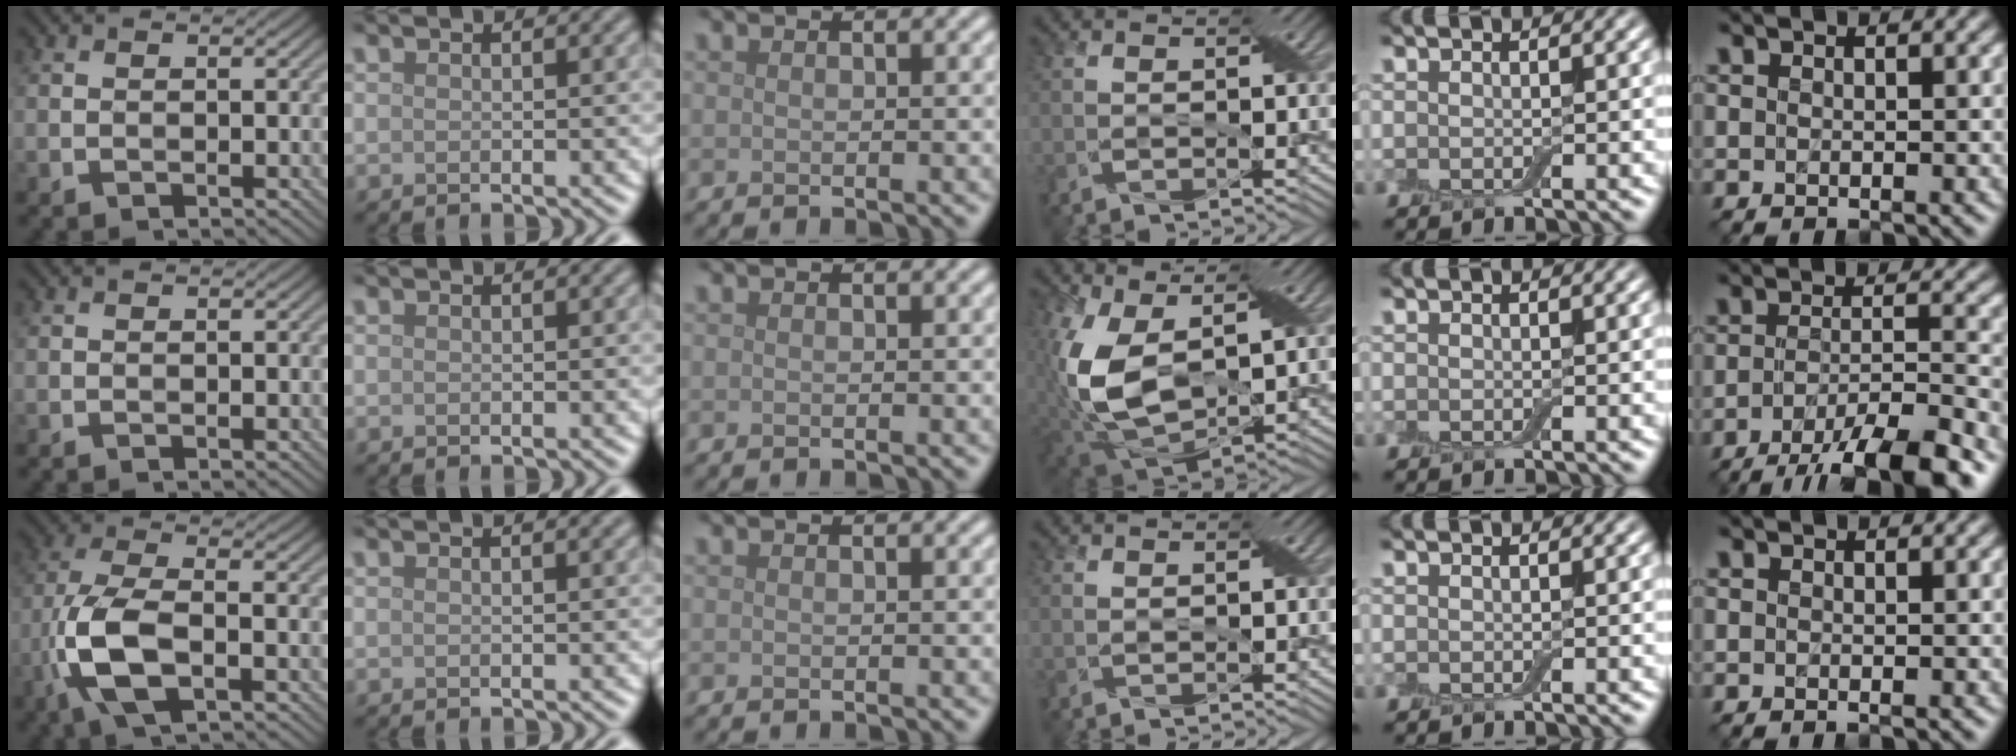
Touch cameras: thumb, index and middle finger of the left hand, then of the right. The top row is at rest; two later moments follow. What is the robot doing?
{"motion": "open", "object": "airpods case & airpods"}